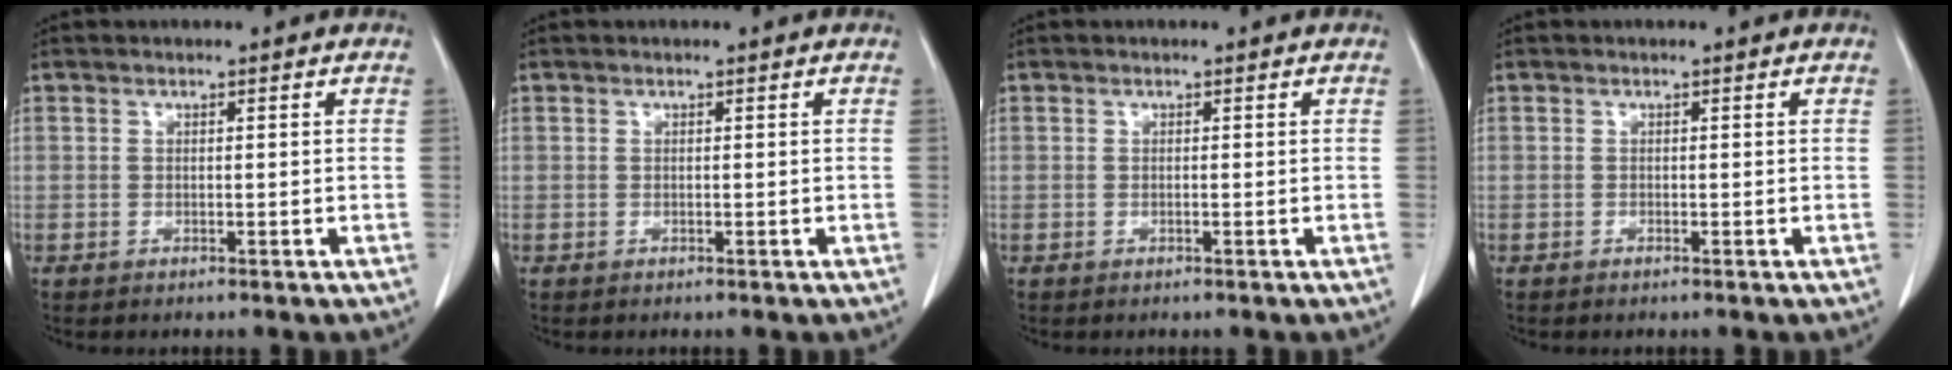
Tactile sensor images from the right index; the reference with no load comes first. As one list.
[{"total": 0.0}, {"total": 0.0}, {"total": 0.0}]